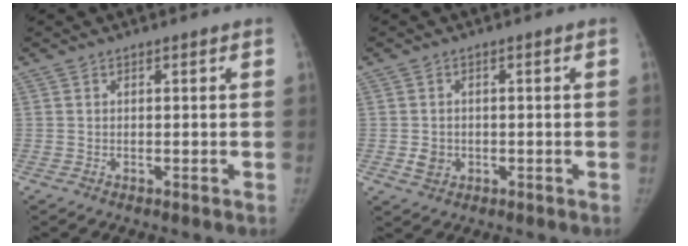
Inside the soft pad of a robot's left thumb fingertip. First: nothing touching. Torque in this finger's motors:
{"motor_torque": [-0.04, 0.06, 0.25, -0.06, 0.00]}